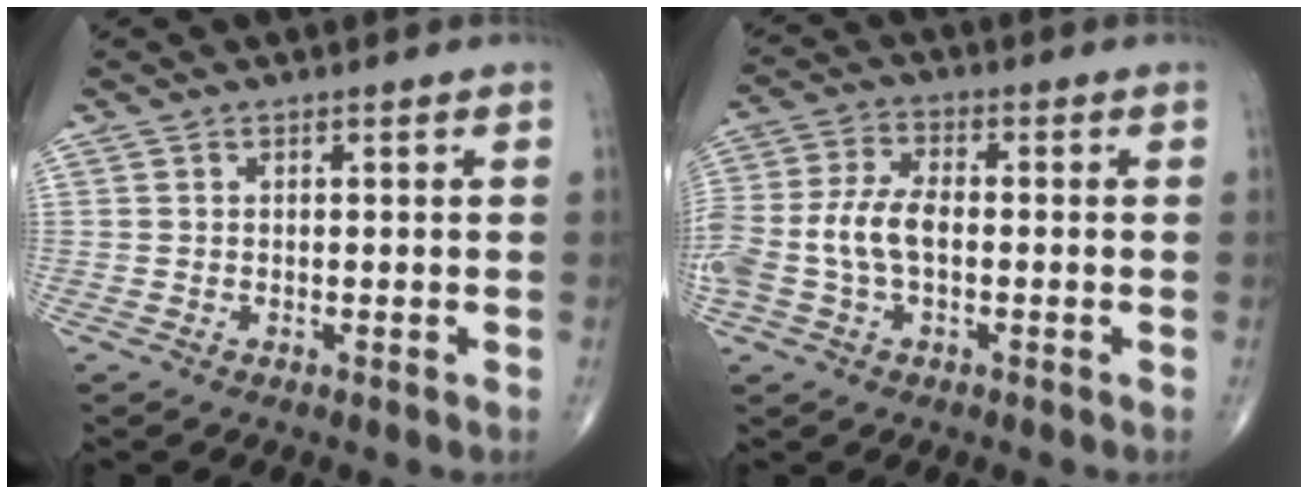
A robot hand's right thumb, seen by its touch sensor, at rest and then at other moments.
{"total": 10.9, "force": [-1.5, 6.3, 8.8], "torque": [-0.206, 0.025, -0.029]}